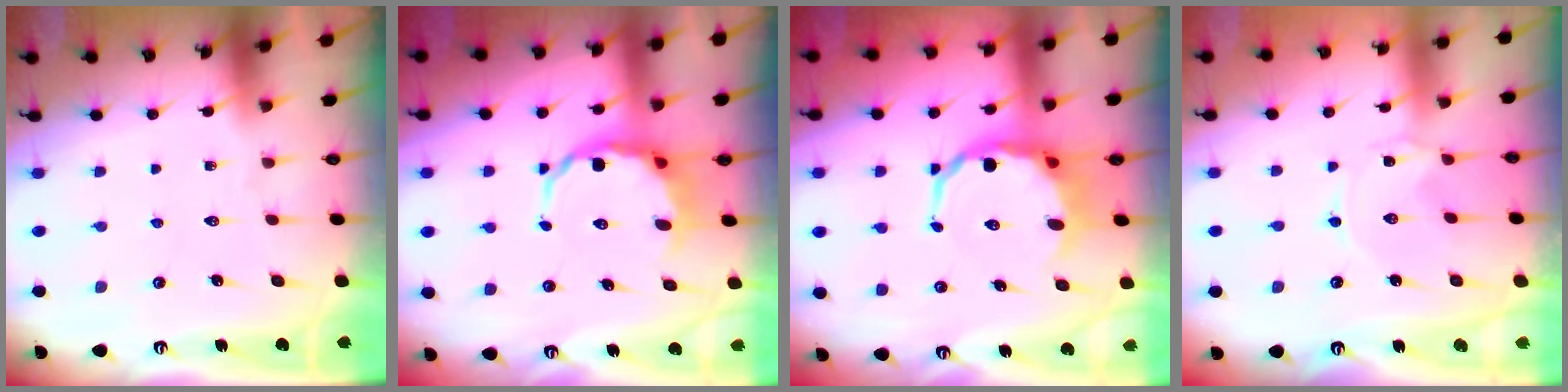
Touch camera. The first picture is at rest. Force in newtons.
{"total": 8.1, "press": 7.7, "slide": 2.5}
{"total": 10.0, "press": 9.7, "slide": 2.5}
{"total": 0.0}